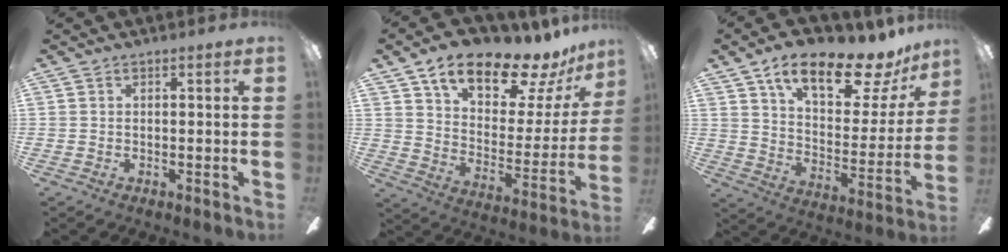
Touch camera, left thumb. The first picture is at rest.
{"total": 18.9, "force": [14.7, 7.3, 9.4], "torque": [-0.154, -0.096, 0.251]}
{"total": 20.1, "force": [14.4, 7.4, 11.9], "torque": [-0.188, -0.086, 0.242]}